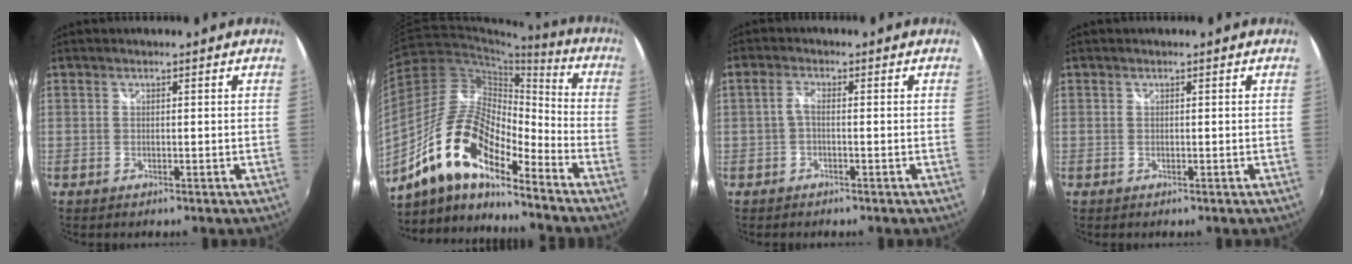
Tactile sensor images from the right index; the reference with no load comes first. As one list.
[{"total": 17.5, "force": [-11.4, 5.7, 12.0], "torque": [-0.226, 0.001, -0.229]}, {"total": 1.7, "force": [-0.6, 0.4, 1.5], "torque": [-0.034, 0.005, -0.014]}, {"total": 0.0}]